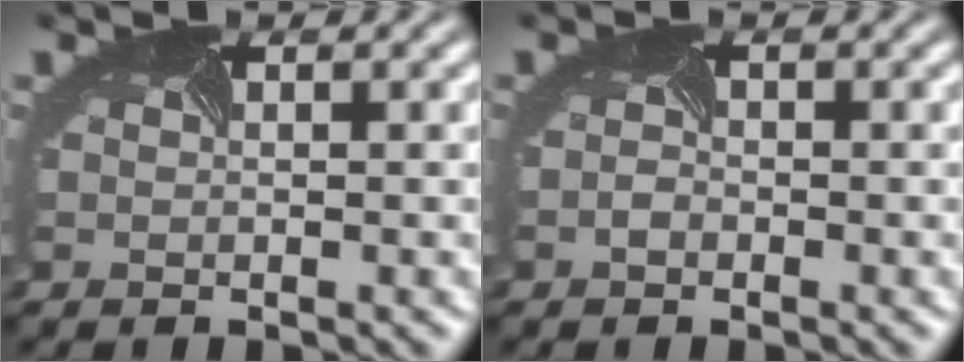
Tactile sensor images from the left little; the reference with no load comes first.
{"total": 0.7, "force": [-0.7, 0.1, 0.0], "torque": [-0.008, 0.001, -0.013]}